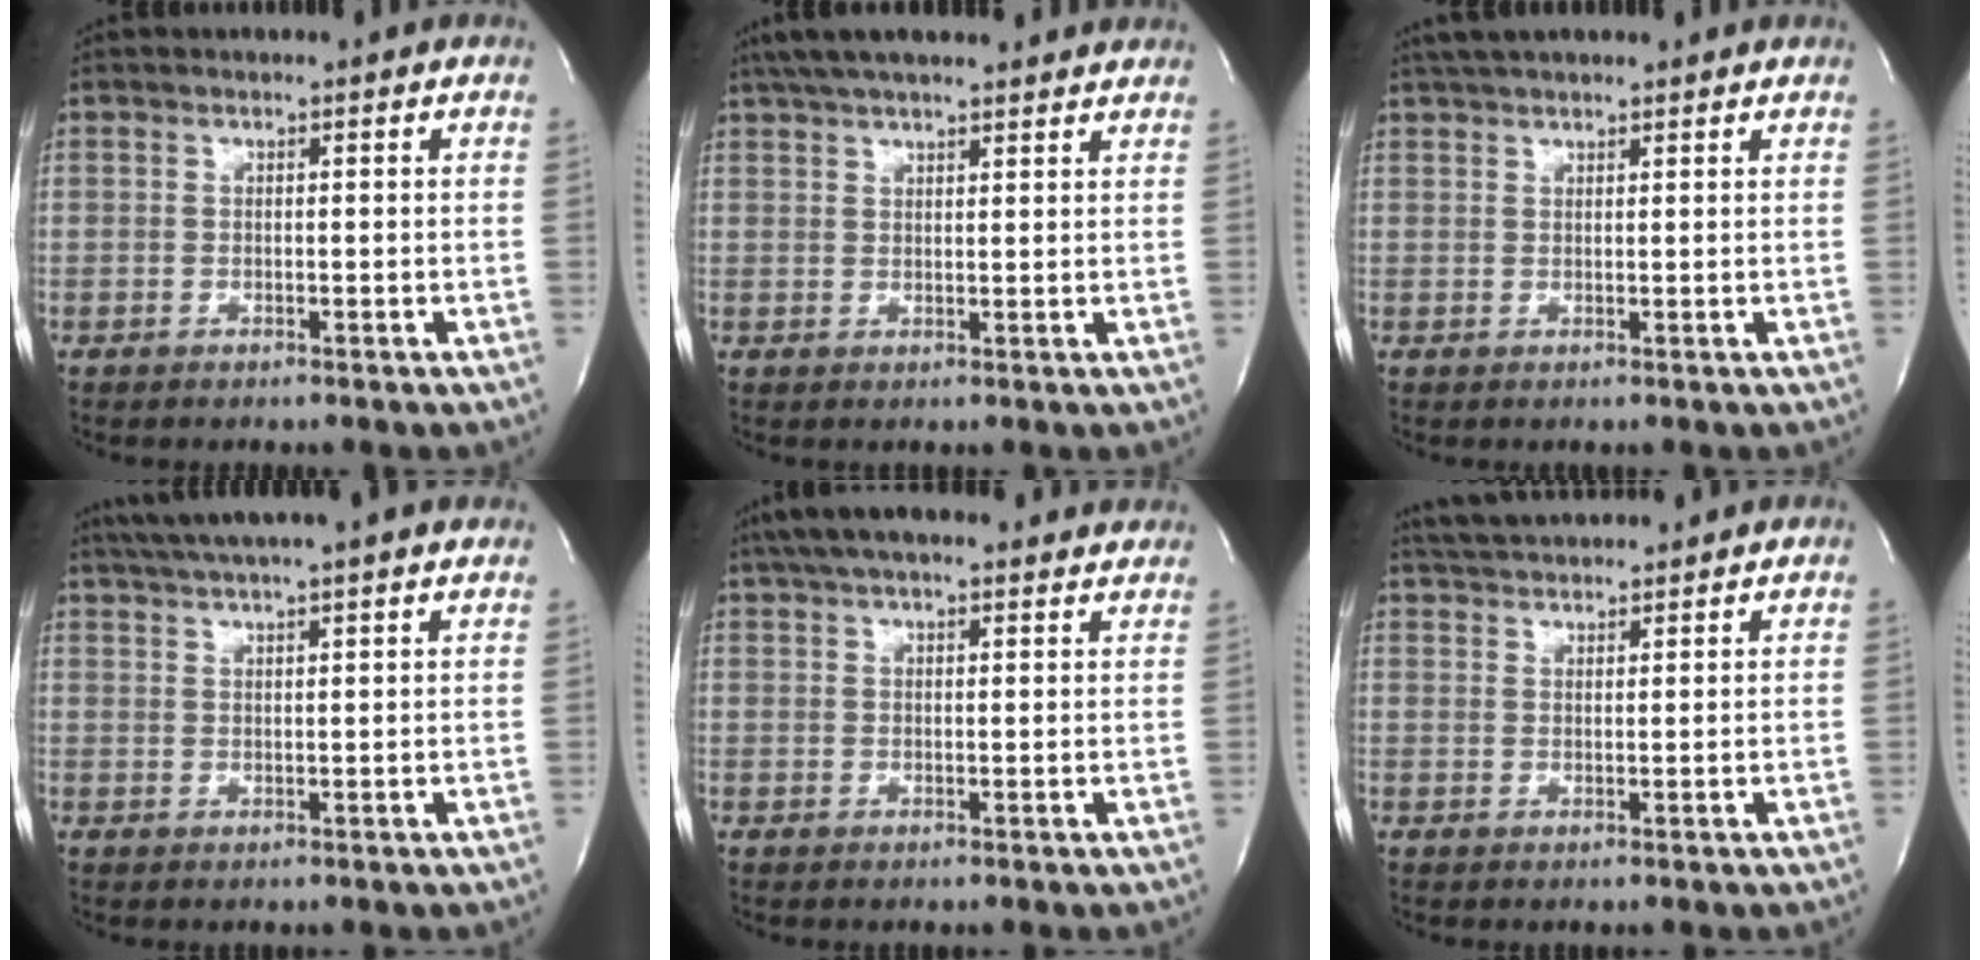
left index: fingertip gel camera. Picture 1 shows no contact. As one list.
[{"total": 15.0, "force": [13.1, 2.4, 7.0], "torque": [-0.118, 0.047, 0.186]}, {"total": 6.6, "force": [5.7, 1.1, 3.1], "torque": [-0.053, 0.036, 0.090]}, {"total": 13.5, "force": [11.6, 0.4, 6.9], "torque": [-0.125, 0.038, 0.160]}, {"total": 16.9, "force": [14.7, 3.1, 7.6], "torque": [-0.122, 0.050, 0.200]}, {"total": 7.7, "force": [7.3, 0.7, 2.3], "torque": [-0.048, 0.031, 0.120]}]